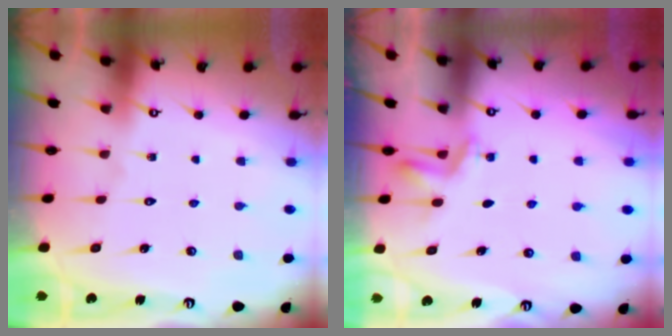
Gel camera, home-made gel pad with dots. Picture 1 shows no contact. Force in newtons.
{"total": 2.7, "press": 2.4, "slide": 1.2}